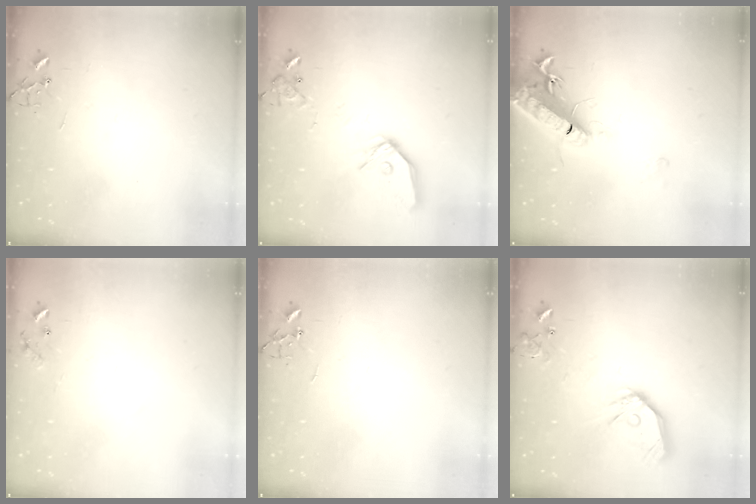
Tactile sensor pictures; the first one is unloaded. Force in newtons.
{"total": 14.7, "press": 14.6, "slide": 1.9}
{"total": 17.2, "press": 16.5, "slide": 4.6}
{"total": 7.2, "press": 7.2, "slide": 0.5}
{"total": 0.0}
{"total": 15.3, "press": 15.1, "slide": 2.1}